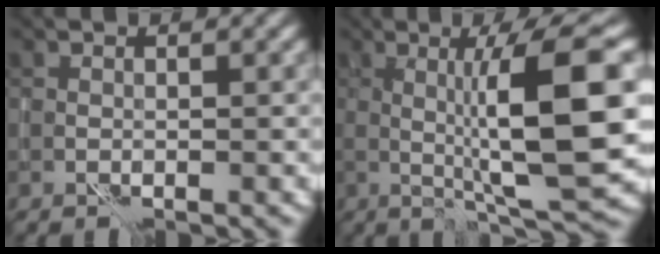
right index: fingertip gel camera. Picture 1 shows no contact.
{"total": 10.3, "force": [0.5, 1.4, 10.2], "torque": [-0.150, 0.005, 0.016]}